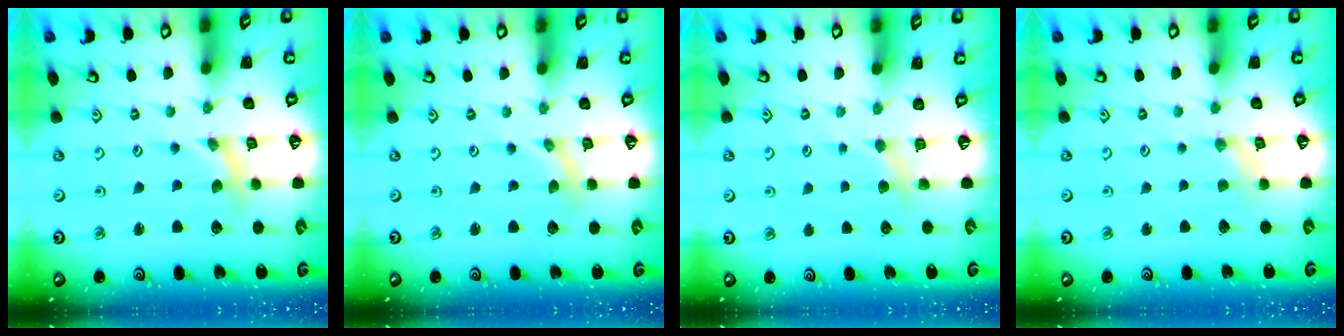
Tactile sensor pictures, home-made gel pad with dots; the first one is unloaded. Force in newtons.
{"total": 0.0}
{"total": 3.0, "press": 2.9, "slide": 0.3}
{"total": 1.3, "press": 1.3, "slide": 0.2}